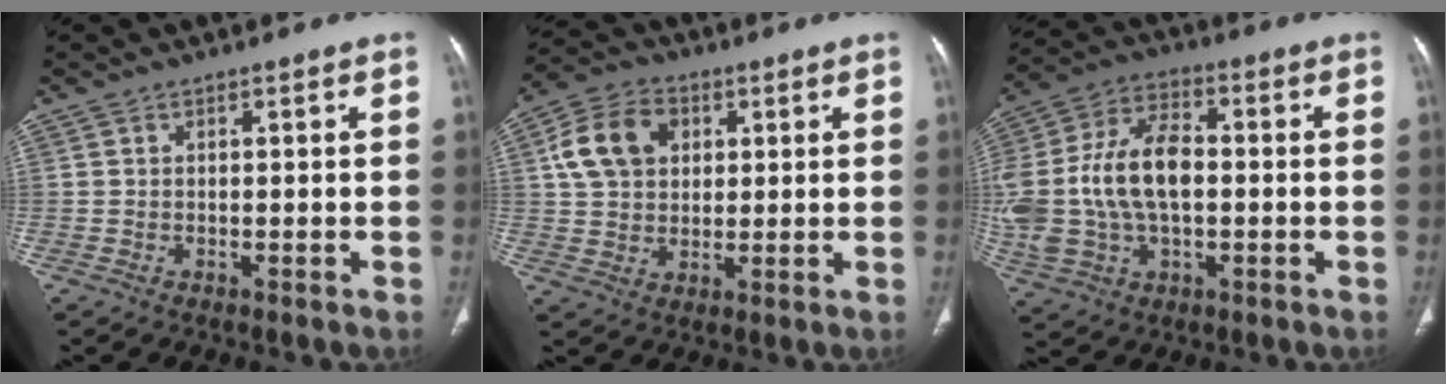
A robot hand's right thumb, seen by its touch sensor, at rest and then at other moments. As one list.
[{"total": 11.2, "force": [3.2, 8.3, 6.7], "torque": [-0.106, 0.006, 0.052]}, {"total": 19.8, "force": [-0.5, 12.2, 15.5], "torque": [-0.343, 0.024, -0.003]}]